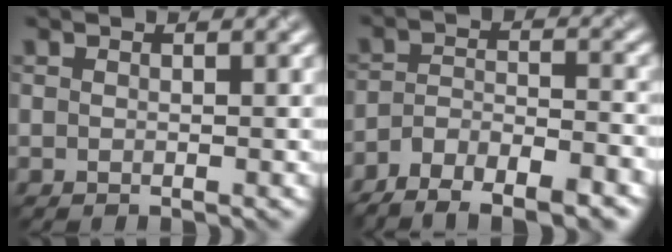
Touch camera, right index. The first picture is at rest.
{"total": 8.7, "force": [-6.9, 3.2, 4.3], "torque": [-0.066, 0.000, -0.110]}